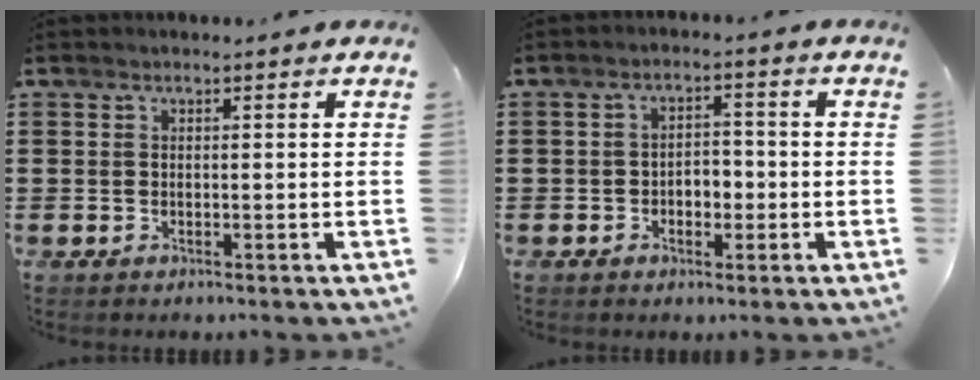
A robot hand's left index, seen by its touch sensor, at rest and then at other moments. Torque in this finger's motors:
{"motor_torque": [0.14, 0.08, 0.17, 0.04]}